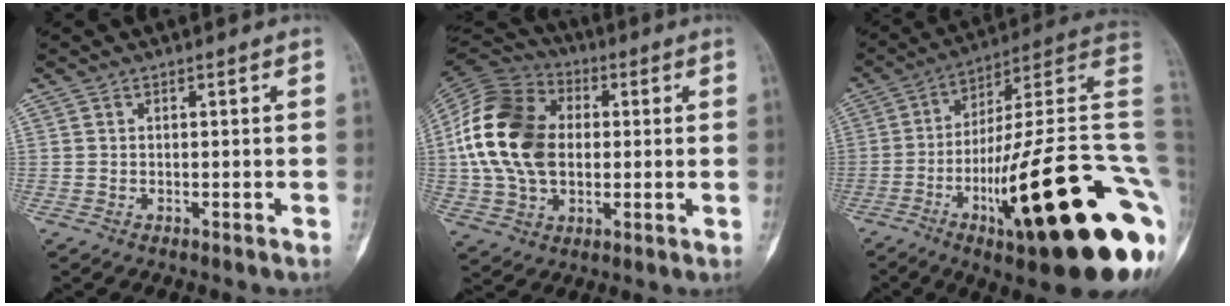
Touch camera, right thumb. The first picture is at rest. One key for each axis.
{"total": 19.8, "fx": 1.2, "fy": 14.0, "fz": 13.9, "tx": -0.262, "ty": 0.017, "tz": 0.021}
{"total": 34.0, "fx": -9.5, "fy": 7.0, "fz": 31.9, "tx": -0.376, "ty": 0.054, "tz": -0.149}